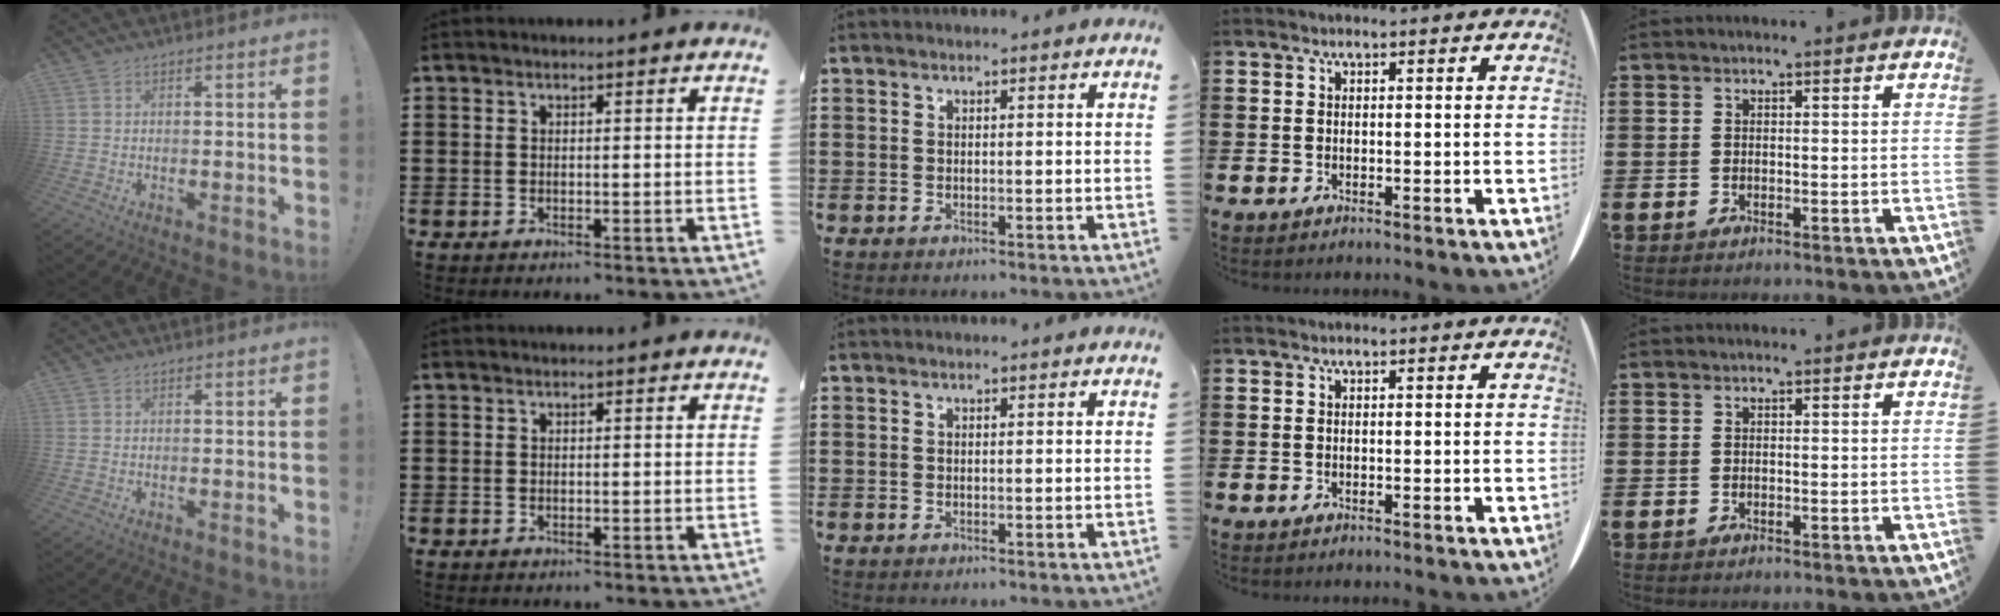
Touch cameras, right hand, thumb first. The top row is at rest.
{}